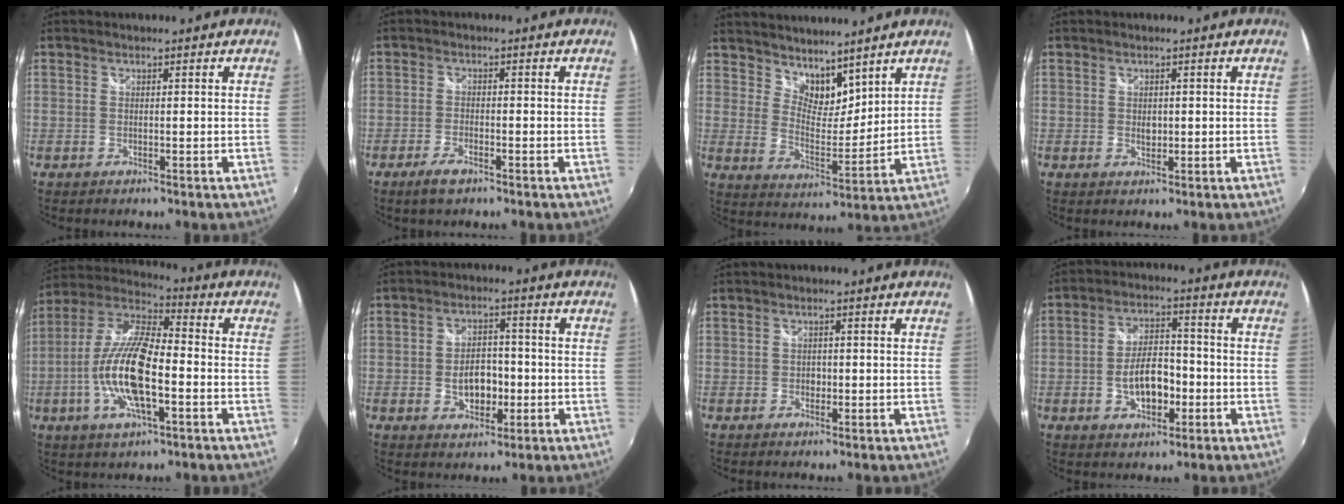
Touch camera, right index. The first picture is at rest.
{"total": 3.6, "force": [-2.6, 1.3, 2.2], "torque": [-0.057, -0.005, -0.050]}
{"total": 8.3, "force": [7.0, 3.7, 2.7], "torque": [-0.034, 0.000, 0.128]}
{"total": 1.6, "force": [0.1, 1.4, 0.9], "torque": [-0.013, 0.000, 0.001]}
{"total": 16.3, "force": [-4.2, 5.4, 14.8], "torque": [-0.299, -0.003, -0.086]}
{"total": 7.1, "force": [-1.5, 4.8, 5.0], "torque": [-0.090, 0.010, -0.016]}
{"total": 1.4, "force": [-0.3, 1.3, 0.4], "torque": [-0.006, 0.000, -0.004]}
{"total": 8.8, "force": [-2.6, 4.8, 6.9], "torque": [-0.127, 0.014, -0.034]}